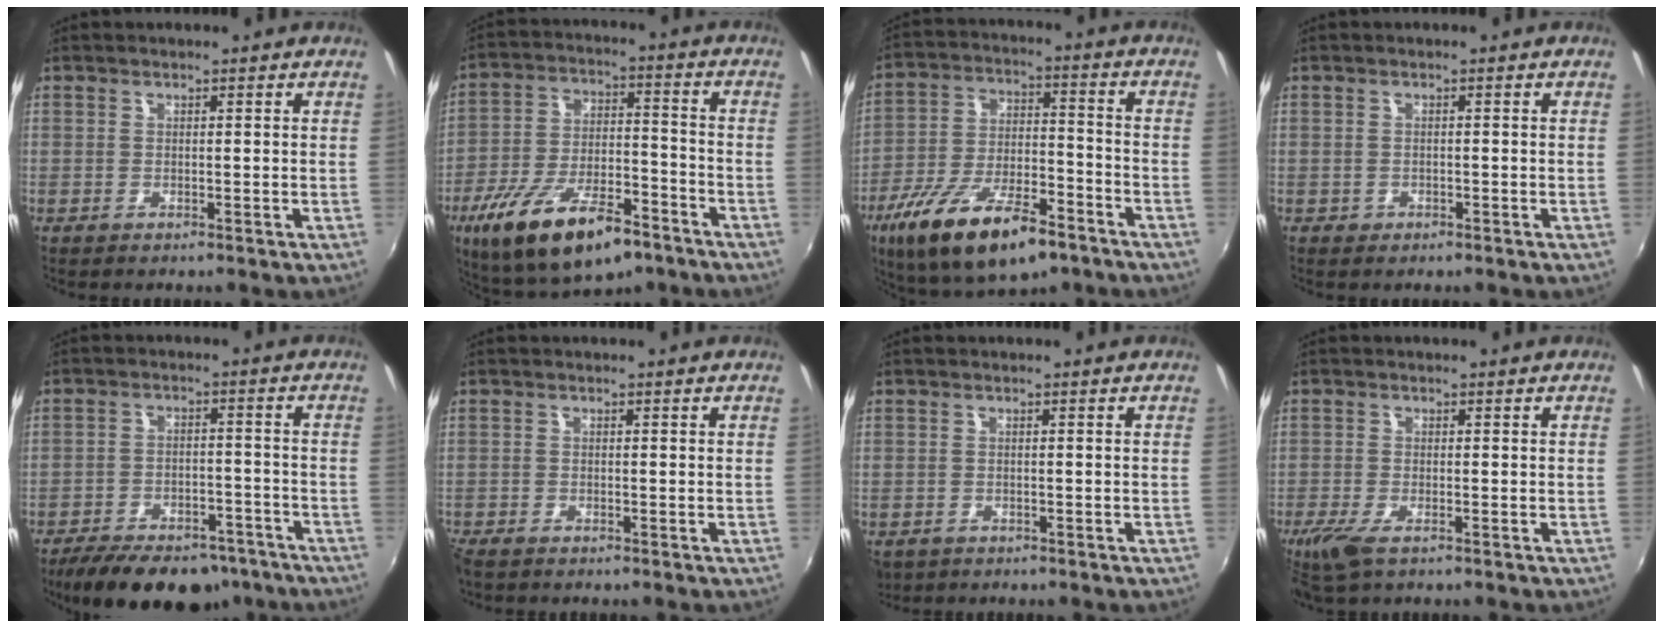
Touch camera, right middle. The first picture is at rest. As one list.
[{"total": 20.1, "force": [-12.6, 7.9, 13.5], "torque": [-0.255, -0.031, -0.202]}, {"total": 19.7, "force": [-12.3, 7.3, 13.6], "torque": [-0.257, -0.037, -0.204]}, {"total": 1.4, "force": [-0.7, 1.1, 0.4], "torque": [-0.010, -0.004, -0.010]}, {"total": 19.6, "force": [-15.2, 8.3, 9.1], "torque": [-0.182, -0.009, -0.206]}, {"total": 2.3, "force": [-2.0, 0.7, 0.8], "torque": [-0.023, -0.012, -0.041]}, {"total": 4.6, "force": [-2.4, 3.2, 2.1], "torque": [-0.051, -0.014, -0.035]}, {"total": 4.9, "force": [-3.1, 1.5, 3.4], "torque": [-0.083, -0.018, -0.060]}]